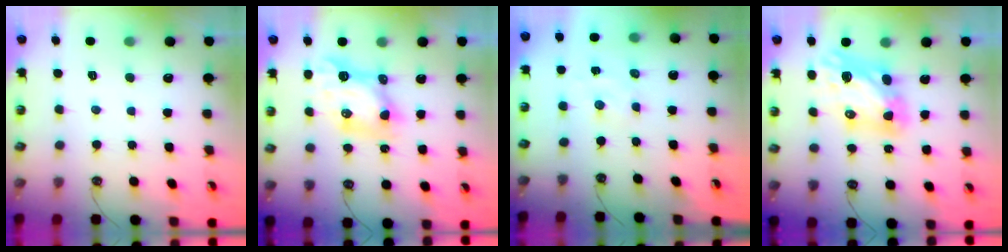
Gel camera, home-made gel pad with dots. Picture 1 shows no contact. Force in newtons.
{"total": 8.8, "press": 8.8, "slide": 0.8}
{"total": 3.0, "press": 3.0, "slide": 0.4}
{"total": 9.8, "press": 9.7, "slide": 1.1}